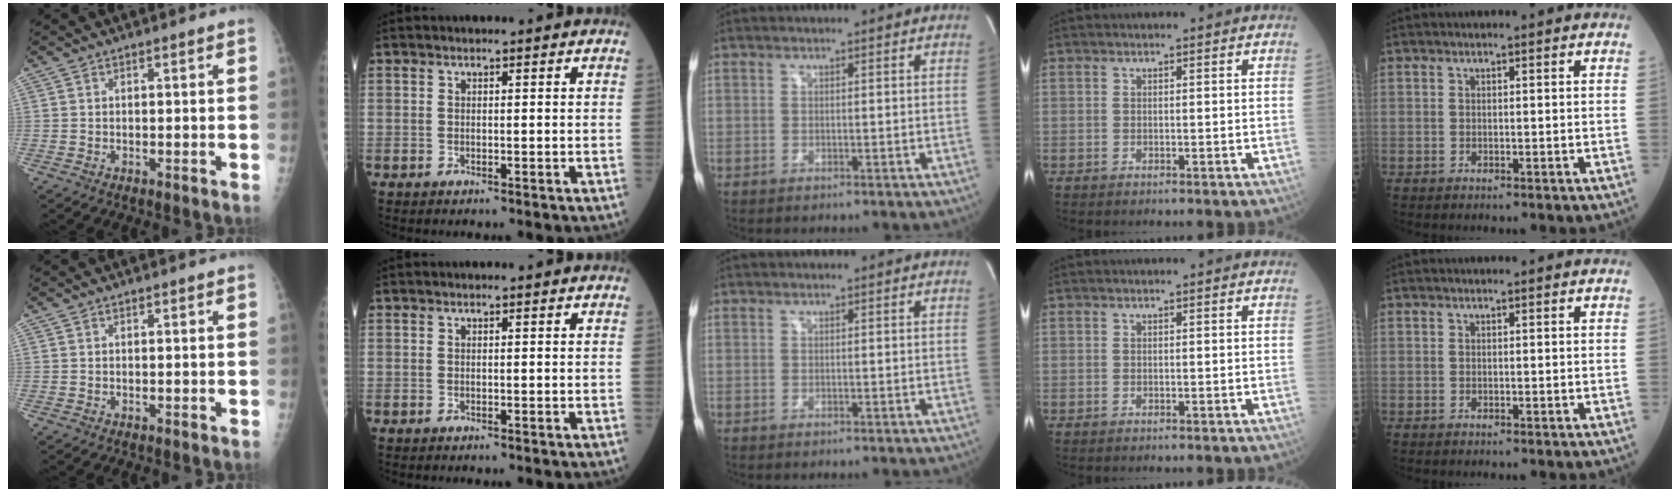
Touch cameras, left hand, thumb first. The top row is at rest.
{}